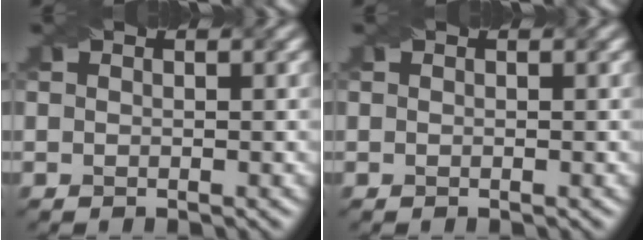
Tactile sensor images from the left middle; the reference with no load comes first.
{"total": 0.0}